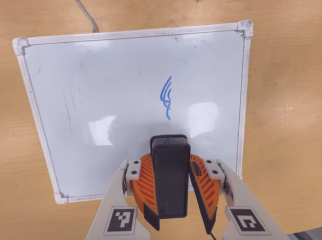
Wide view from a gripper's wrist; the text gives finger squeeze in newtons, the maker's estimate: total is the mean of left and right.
{"total": 7.3, "left": 8.0, "right": 6.7}